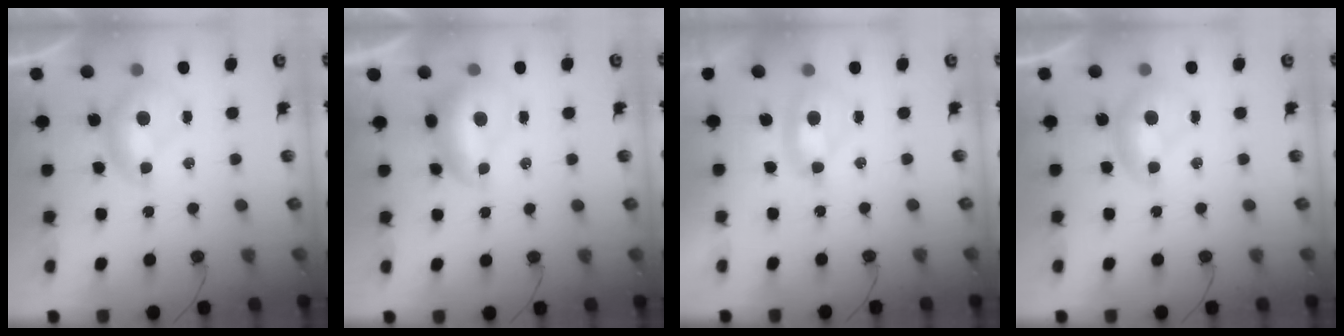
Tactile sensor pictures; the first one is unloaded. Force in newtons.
{"total": 1.9, "press": 1.8, "slide": 0.6}
{"total": 2.4, "press": 2.3, "slide": 0.7}
{"total": 0.0}